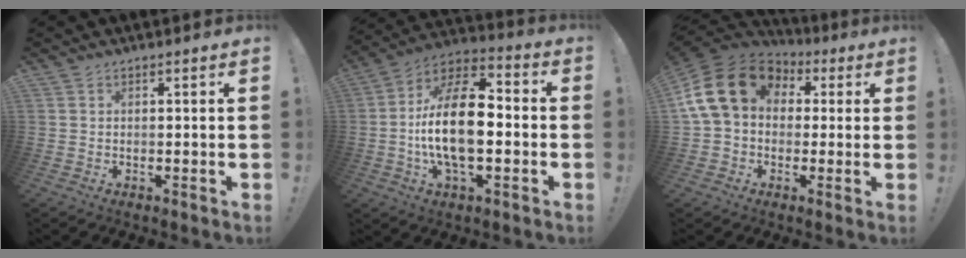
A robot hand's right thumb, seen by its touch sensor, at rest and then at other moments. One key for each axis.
{"total": 18.9, "fx": -2.6, "fy": 9.2, "fz": 16.3, "tx": -0.300, "ty": 0.007, "tz": -0.049}
{"total": 18.8, "fx": 4.3, "fy": 14.0, "fz": 11.8, "tx": -0.215, "ty": -0.001, "tz": 0.087}